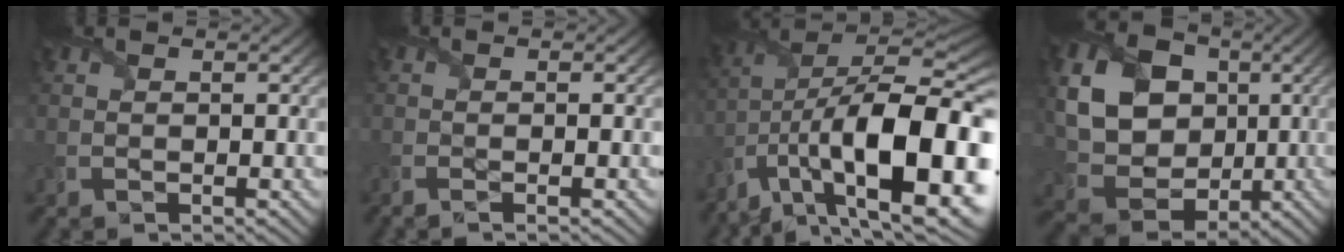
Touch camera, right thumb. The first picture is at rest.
{"total": 1.4, "force": [-0.9, -0.4, 1.0], "torque": [-0.020, -0.004, -0.018]}
{"total": 18.2, "force": [-7.4, 8.2, 14.6], "torque": [-0.260, -0.013, -0.117]}
{"total": 15.6, "force": [2.2, 13.0, 8.4], "torque": [-0.226, 0.014, 0.060]}